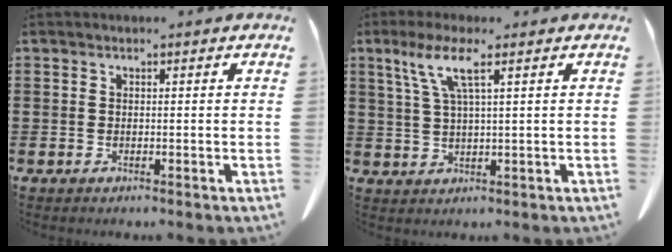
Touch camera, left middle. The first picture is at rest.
{"total": 5.7, "force": [2.9, 0.7, 4.9], "torque": [-0.104, 0.005, 0.048]}